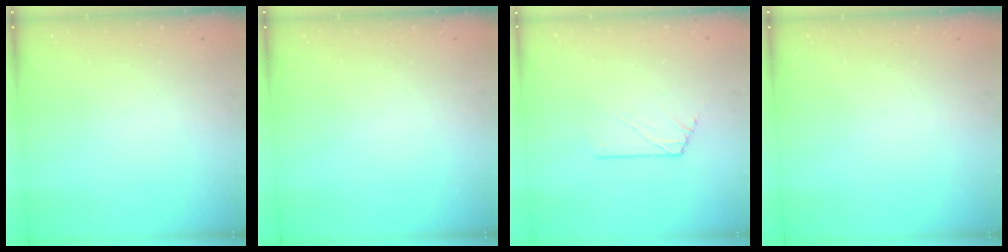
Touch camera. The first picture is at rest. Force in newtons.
{"total": 0.0}
{"total": 3.0, "press": 2.9, "slide": 0.5}
{"total": 0.0}